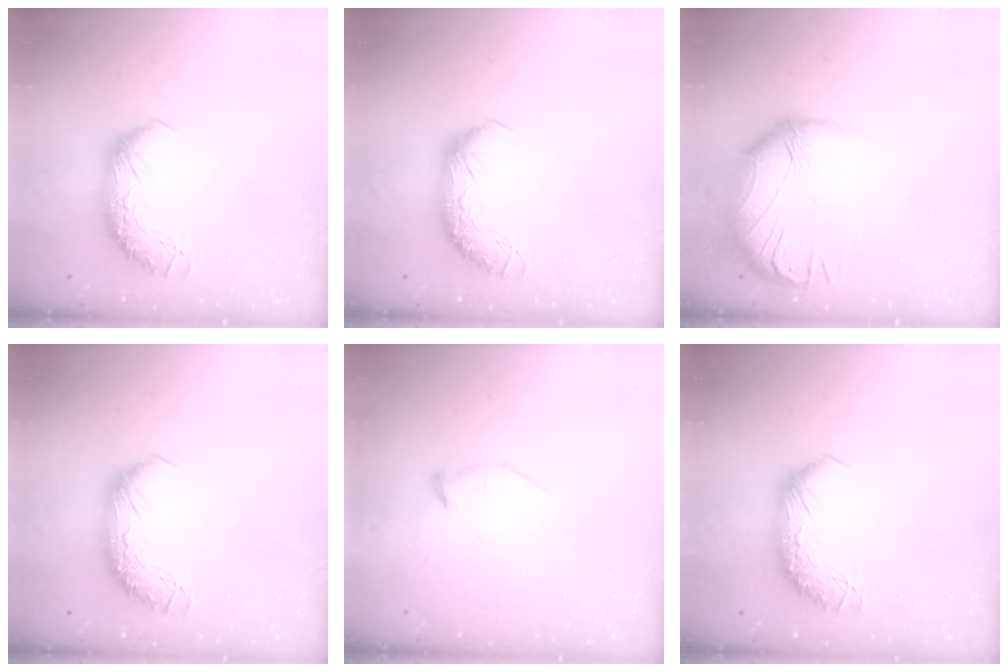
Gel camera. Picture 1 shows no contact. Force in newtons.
{"total": 0.0}
{"total": 3.4, "press": 1.5, "slide": 3.1}
{"total": 0.0}
{"total": 8.0, "press": 8.0, "slide": 0.8}
{"total": 0.0}